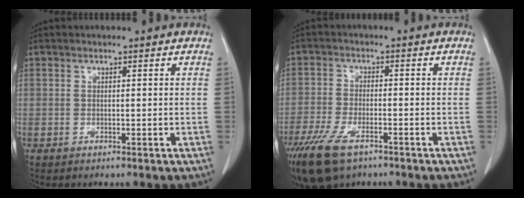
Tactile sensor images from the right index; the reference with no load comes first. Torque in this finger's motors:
{"motor_torque": [1.35, -0.77, 0.46, 0.17]}